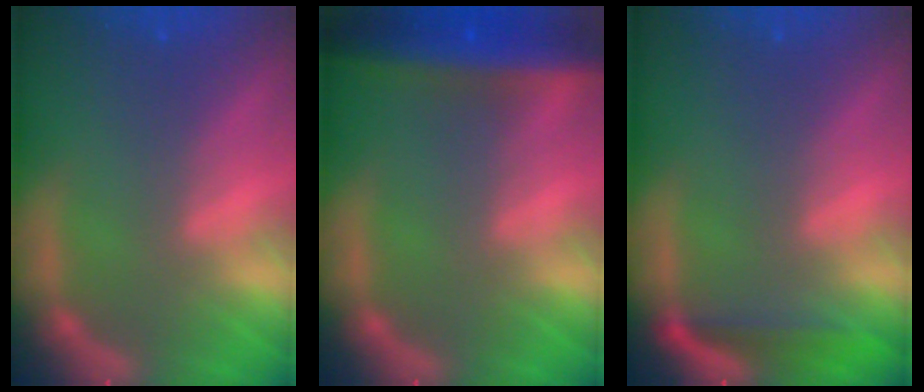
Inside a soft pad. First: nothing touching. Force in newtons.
{"total": 8.0}
{"total": 3.0}